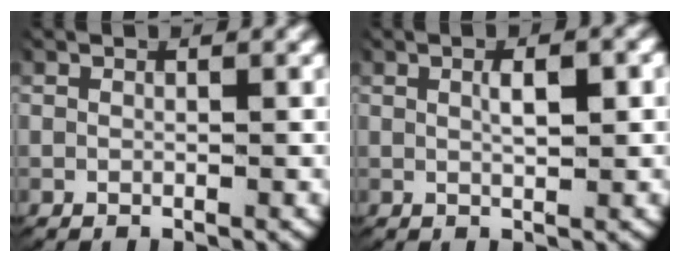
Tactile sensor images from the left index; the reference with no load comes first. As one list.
[{"total": 2.2, "force": [0.4, 0.6, 2.1], "torque": [-0.028, -0.001, 0.010]}]